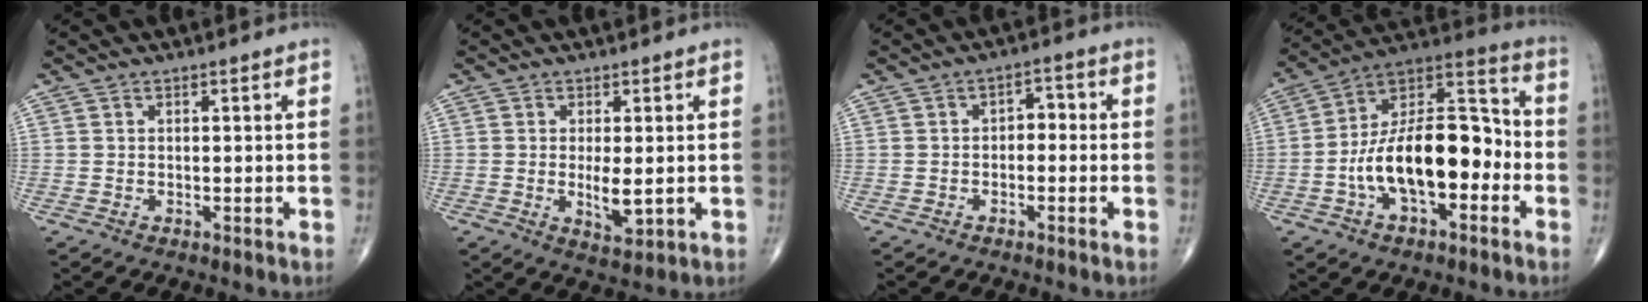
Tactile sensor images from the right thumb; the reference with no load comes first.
{"total": 4.4, "force": [-0.2, 1.6, 4.1], "torque": [-0.068, -0.014, 0.002]}
{"total": 3.0, "force": [-0.5, 1.9, 2.2], "torque": [-0.017, 0.017, -0.018]}
{"total": 19.9, "force": [-4.3, 10.0, 16.7], "torque": [-0.262, 0.051, -0.079]}